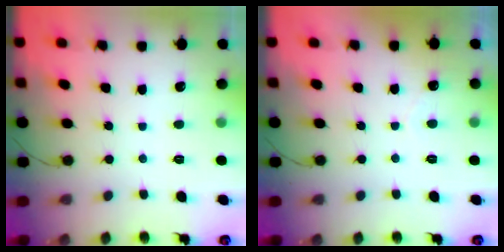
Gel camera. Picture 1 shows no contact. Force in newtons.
{"total": 2.2, "press": 2.2, "slide": 0.1}